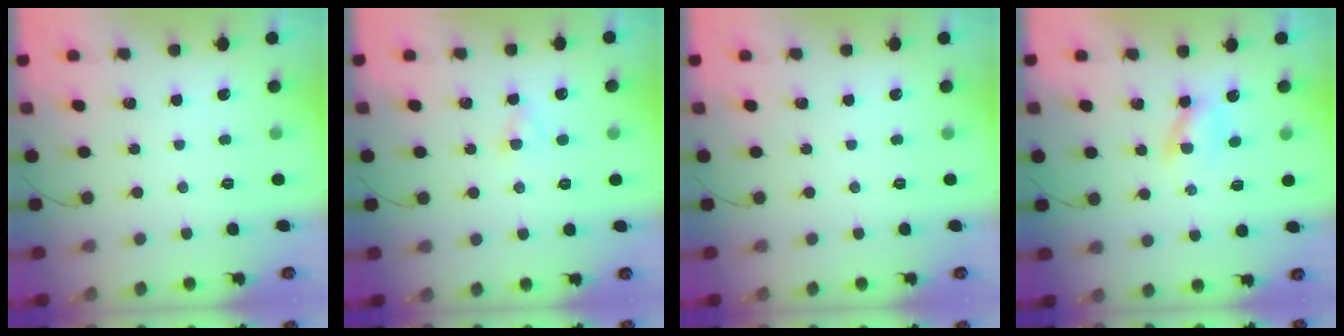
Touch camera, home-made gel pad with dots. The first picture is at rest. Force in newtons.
{"total": 1.9, "press": 1.6, "slide": 0.9}
{"total": 0.0}
{"total": 2.3, "press": 2.0, "slide": 1.1}